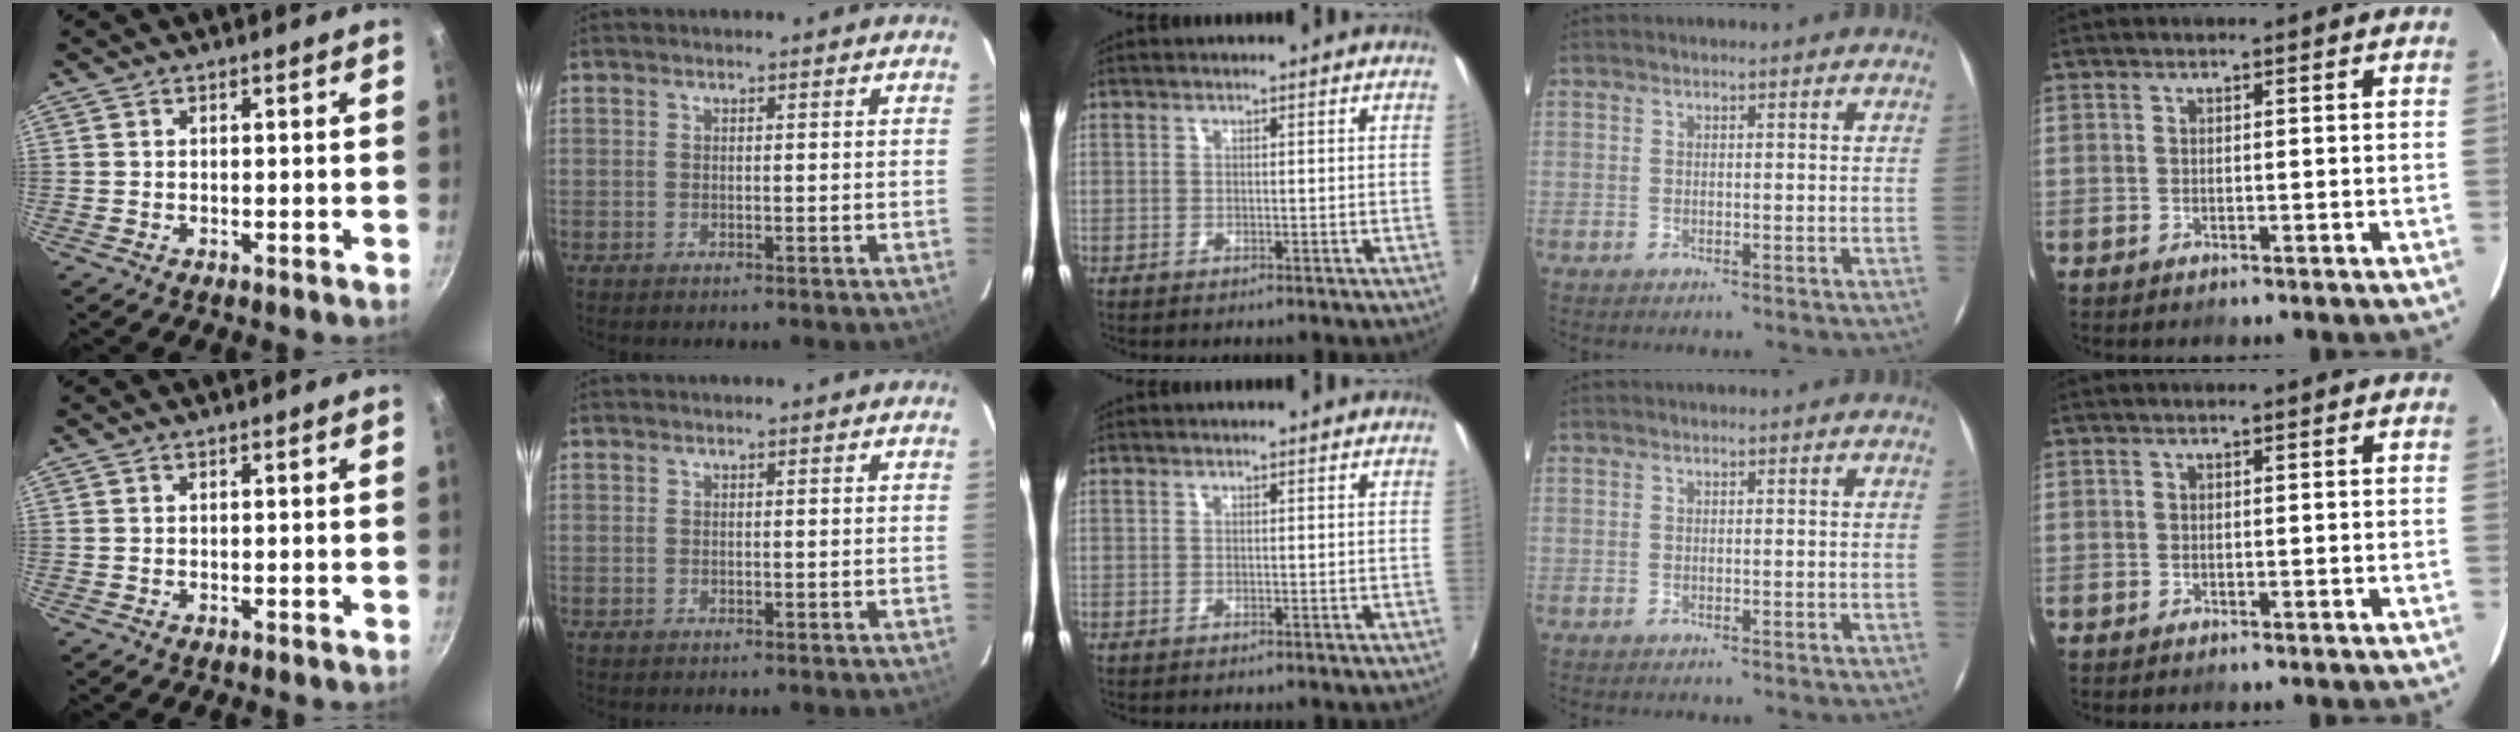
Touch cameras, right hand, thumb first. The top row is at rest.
{}